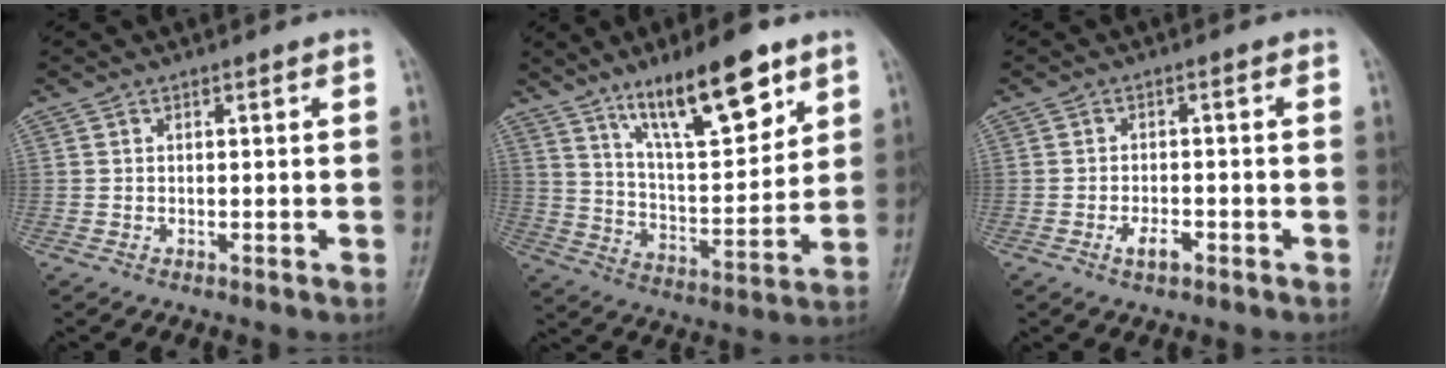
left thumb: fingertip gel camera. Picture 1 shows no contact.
{"total": 17.6, "force": [10.9, 5.4, 12.7], "torque": [-0.178, -0.055, 0.191]}
{"total": 3.0, "force": [-1.8, 1.3, 2.0], "torque": [-0.032, 0.007, -0.029]}